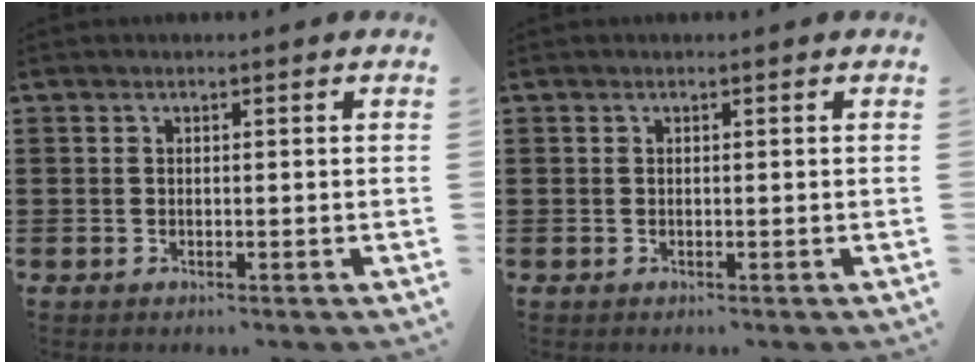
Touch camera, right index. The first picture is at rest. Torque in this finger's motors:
{"motor_torque": [0.00, 0.00, 0.00, 0.00]}